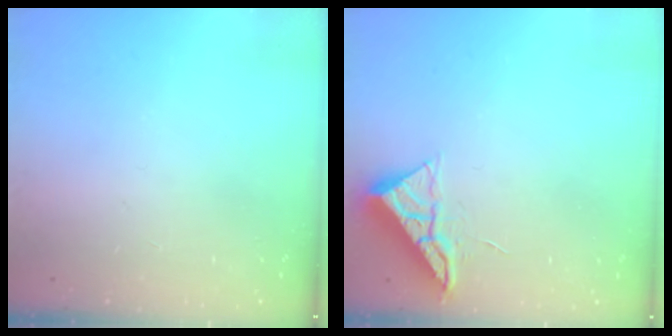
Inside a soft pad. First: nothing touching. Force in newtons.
{"total": 6.5, "press": 6.5, "slide": 0.1}